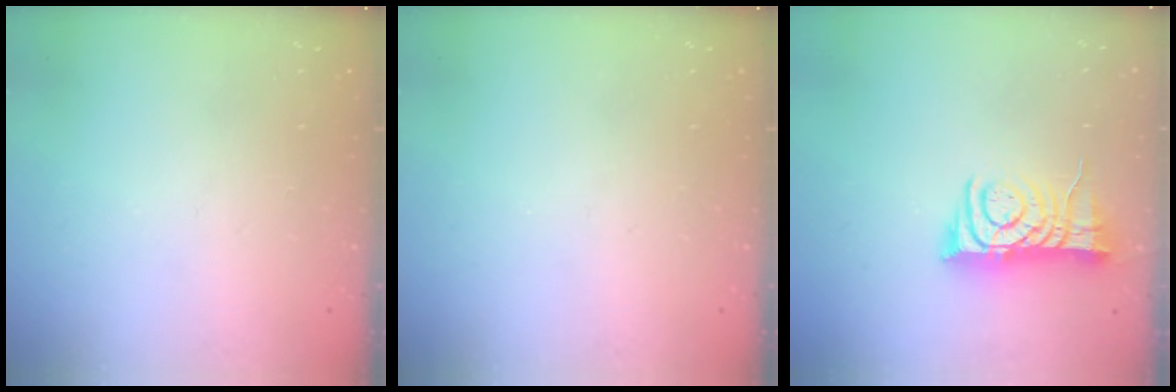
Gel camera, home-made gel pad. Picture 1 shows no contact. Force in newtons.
{"total": 0.0}
{"total": 9.1, "press": 9.1, "slide": 1.2}